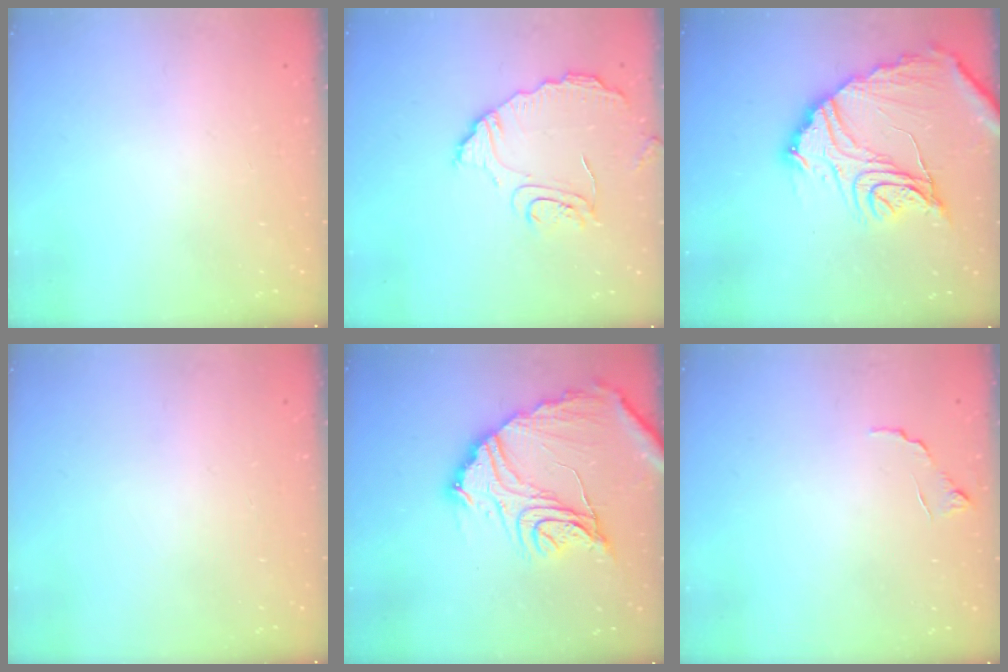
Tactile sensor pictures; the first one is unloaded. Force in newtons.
{"total": 10.6, "press": 10.6, "slide": 0.7}
{"total": 20.3, "press": 20.2, "slide": 2.1}
{"total": 0.0}
{"total": 20.3, "press": 20.2, "slide": 2.1}
{"total": 6.0, "press": 6.0, "slide": 0.3}